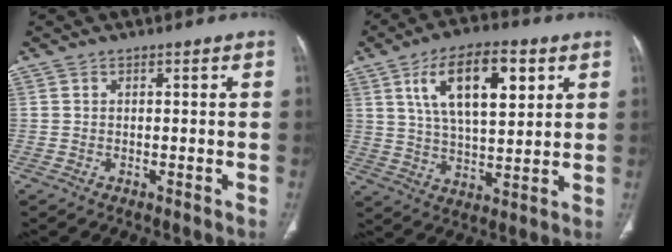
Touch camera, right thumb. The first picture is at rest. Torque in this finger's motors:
{"motor_torque": [0.99, 3.87, 1.14, 0.02, 0.23]}